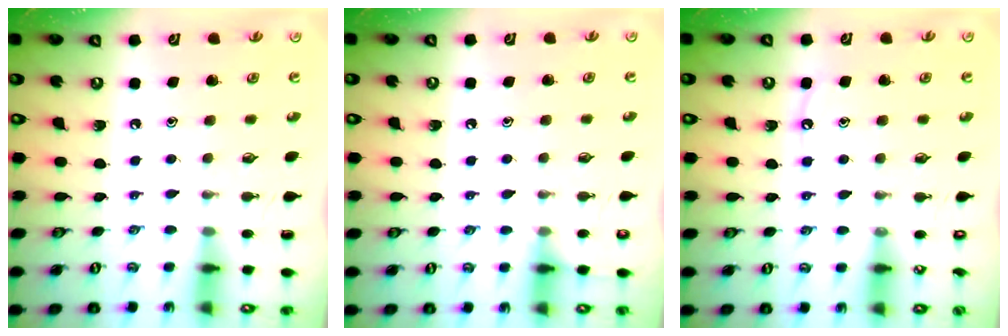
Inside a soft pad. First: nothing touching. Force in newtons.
{"total": 4.5, "press": 4.4, "slide": 0.6}
{"total": 4.3, "press": 4.3, "slide": 0.4}